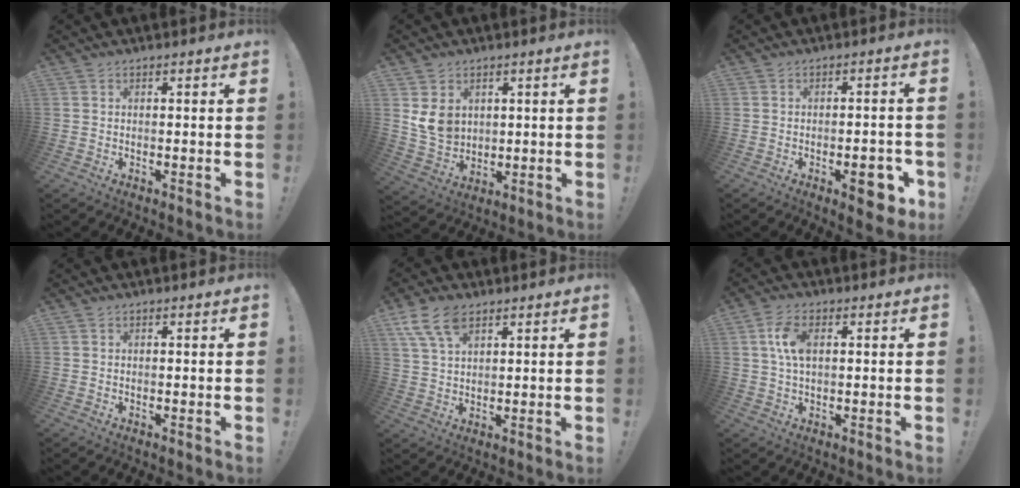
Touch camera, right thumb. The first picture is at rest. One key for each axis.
{"total": 7.9, "fx": 3.0, "fy": 6.4, "fz": 3.6, "tx": -0.062, "ty": -0.010, "tz": 0.064}
{"total": 8.1, "fx": -3.4, "fy": 3.0, "fz": 6.7, "tx": -0.074, "ty": 0.012, "tz": -0.050}
{"total": 0.0}
{"total": 8.9, "fx": 5.4, "fy": 4.4, "fz": 5.6, "tx": -0.109, "ty": -0.010, "tz": 0.106}
{"total": 7.3, "fx": 1.6, "fy": 3.8, "fz": 6.0, "tx": -0.124, "ty": 0.009, "tz": 0.028}